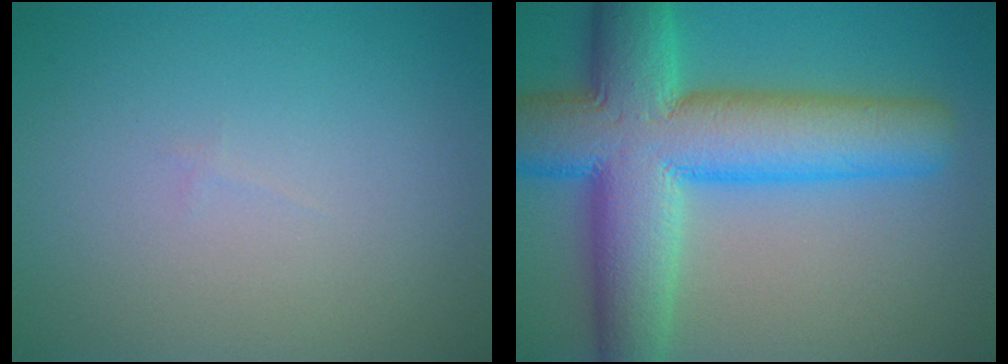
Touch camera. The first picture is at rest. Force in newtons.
{"total": 12.9, "press": 12.9, "slide": 0.4}